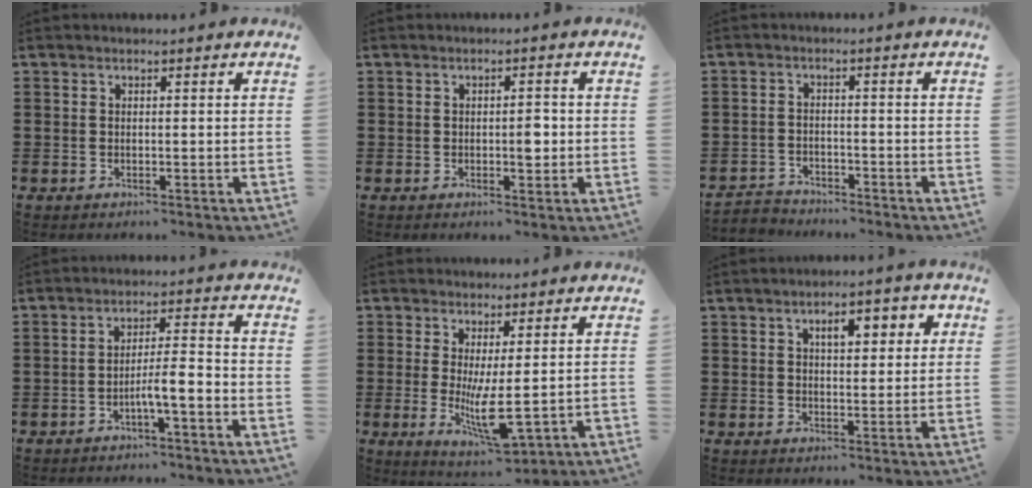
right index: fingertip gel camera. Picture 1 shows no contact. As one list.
[{"total": 2.5, "force": [-0.2, 1.0, 2.3], "torque": [-0.035, -0.003, -0.006]}, {"total": 2.7, "force": [-2.6, 0.6, -0.3], "torque": [-0.004, 0.001, -0.059]}, {"total": 4.7, "force": [-2.5, 0.2, 4.0], "torque": [-0.070, -0.001, -0.045]}, {"total": 7.7, "force": [-1.5, 1.6, 7.4], "torque": [-0.152, -0.026, -0.024]}, {"total": 4.5, "force": [1.5, 2.2, 3.6], "torque": [-0.054, 0.003, 0.017]}]